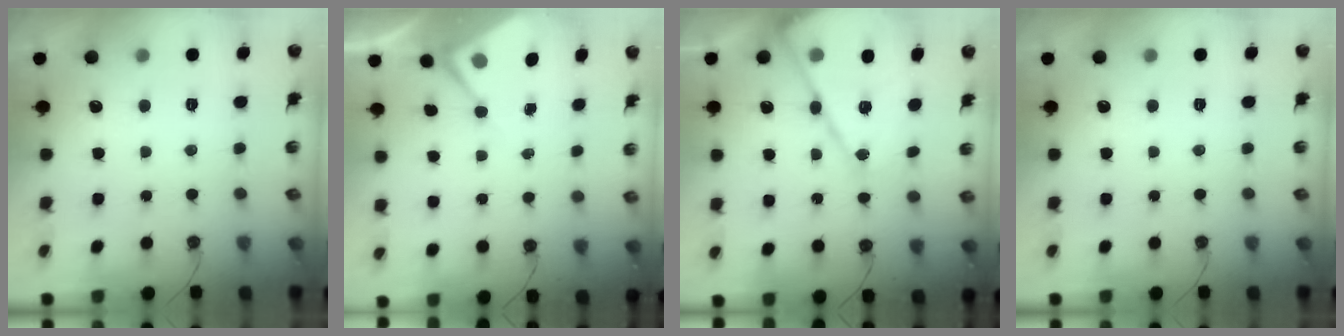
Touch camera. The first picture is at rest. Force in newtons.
{"total": 6.0, "press": 6.0, "slide": 0.7}
{"total": 18.0, "press": 17.9, "slide": 1.9}
{"total": 0.0}